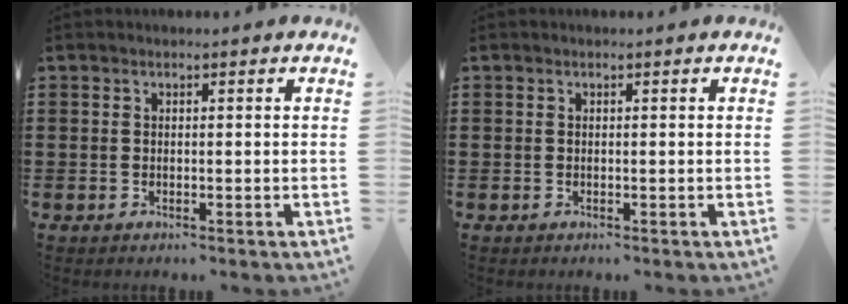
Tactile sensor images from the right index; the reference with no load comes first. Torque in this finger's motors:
{"motor_torque": [-0.71, 1.37, 0.00, -0.01]}